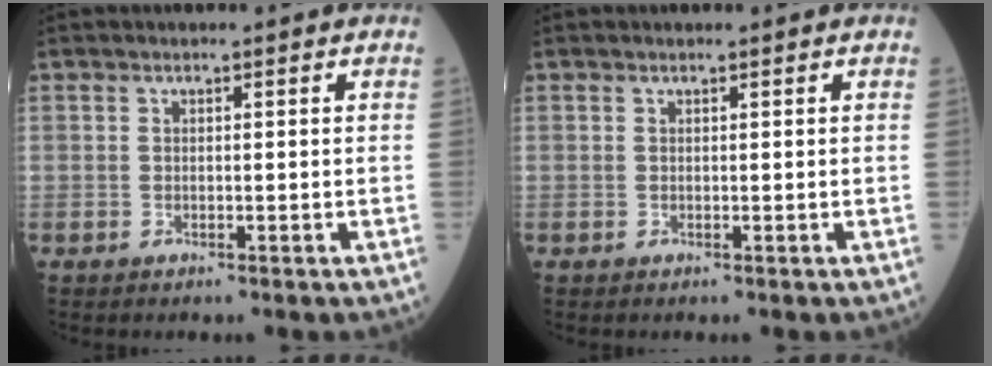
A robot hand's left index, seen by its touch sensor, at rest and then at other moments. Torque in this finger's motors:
{"motor_torque": [0.11, -0.15, -0.01, -0.01]}